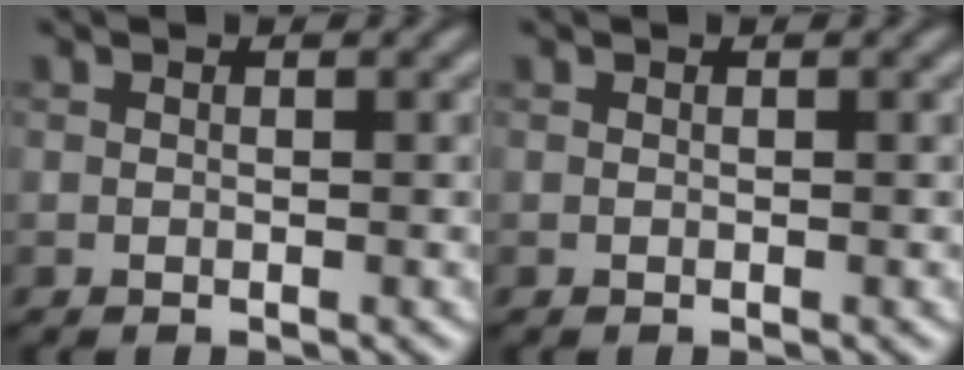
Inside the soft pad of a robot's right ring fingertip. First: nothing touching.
{"total": 0.0}